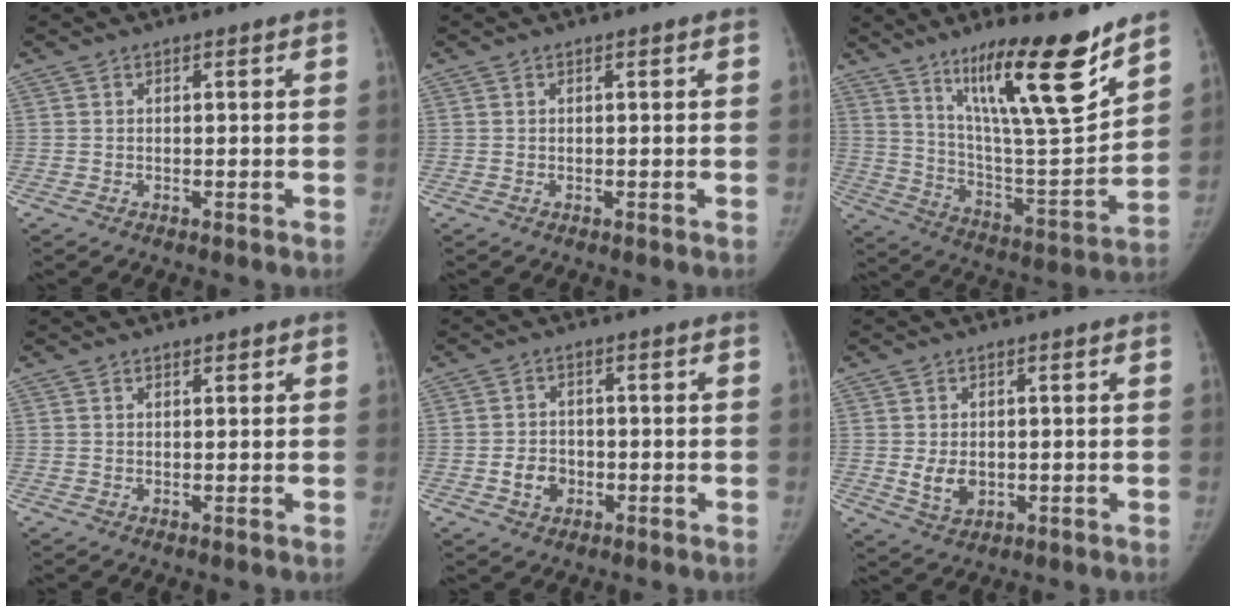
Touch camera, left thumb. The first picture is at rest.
{"total": 0.0}
{"total": 21.6, "force": [14.1, 3.4, 16.0], "torque": [-0.229, -0.089, 0.241]}
{"total": 0.7, "force": [0.5, 0.4, 0.1], "torque": [0.007, -0.003, 0.004]}
{"total": 4.2, "force": [-1.4, 3.5, 1.9], "torque": [-0.019, 0.011, -0.024]}
{"total": 4.6, "force": [-0.4, 3.4, 3.0], "torque": [-0.043, -0.006, 0.002]}